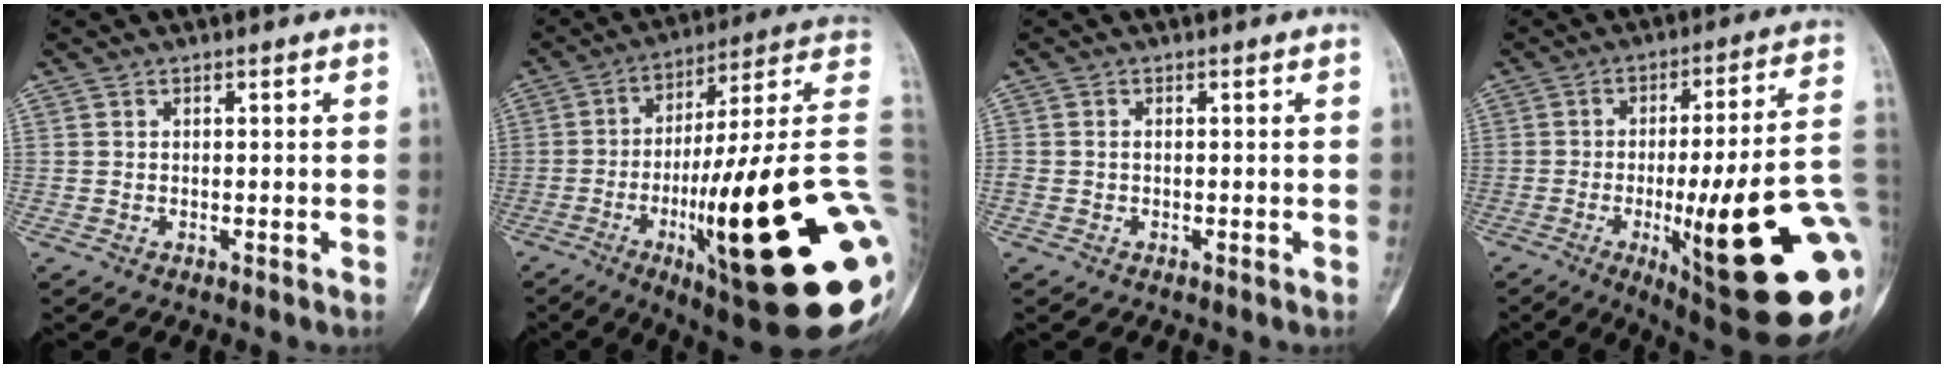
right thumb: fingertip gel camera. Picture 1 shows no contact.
{"total": 35.3, "force": [-7.7, 6.5, 33.8], "torque": [-0.426, 0.009, -0.122]}
{"total": 1.0, "force": [-0.1, 0.7, 0.7], "torque": [-0.015, 0.003, -0.006]}
{"total": 27.5, "force": [-5.7, 5.7, 26.3], "torque": [-0.325, 0.000, -0.070]}